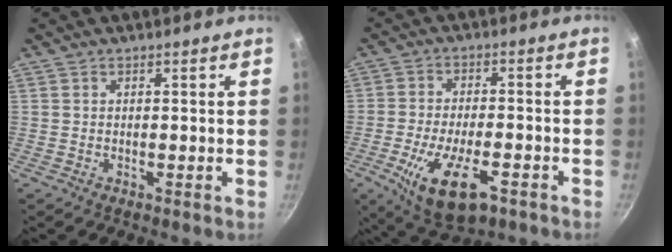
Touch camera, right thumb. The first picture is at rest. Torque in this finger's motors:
{"motor_torque": [-0.06, 0.58, 0.14, -0.11, 0.31]}